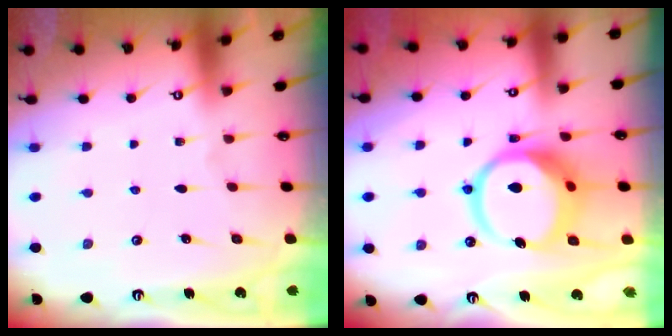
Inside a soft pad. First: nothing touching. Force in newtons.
{"total": 14.6, "press": 14.4, "slide": 1.9}